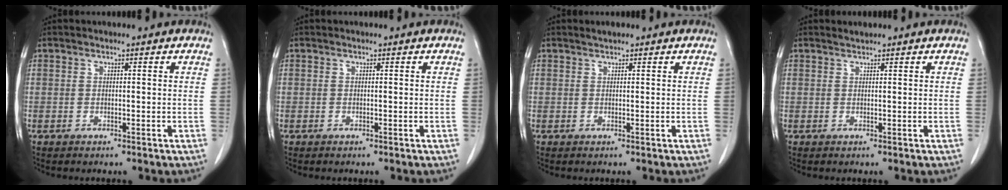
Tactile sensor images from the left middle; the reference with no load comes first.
{"total": 0.0}
{"total": 0.9, "force": [0.8, 0.1, 0.4], "torque": [-0.015, 0.005, 0.017]}
{"total": 0.7, "force": [0.6, -0.1, 0.0], "torque": [-0.009, 0.001, 0.015]}